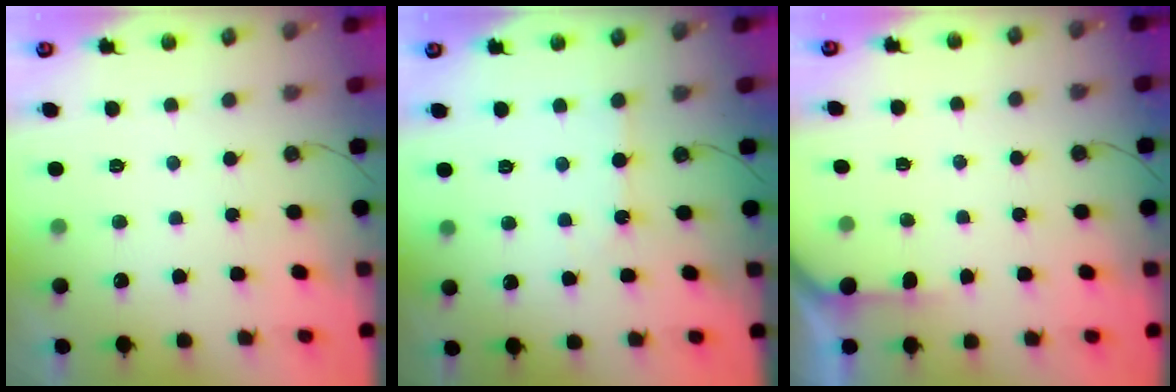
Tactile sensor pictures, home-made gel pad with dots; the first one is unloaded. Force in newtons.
{"total": 4.1, "press": 4.1, "slide": 0.3}
{"total": 2.5, "press": 2.5, "slide": 0.2}